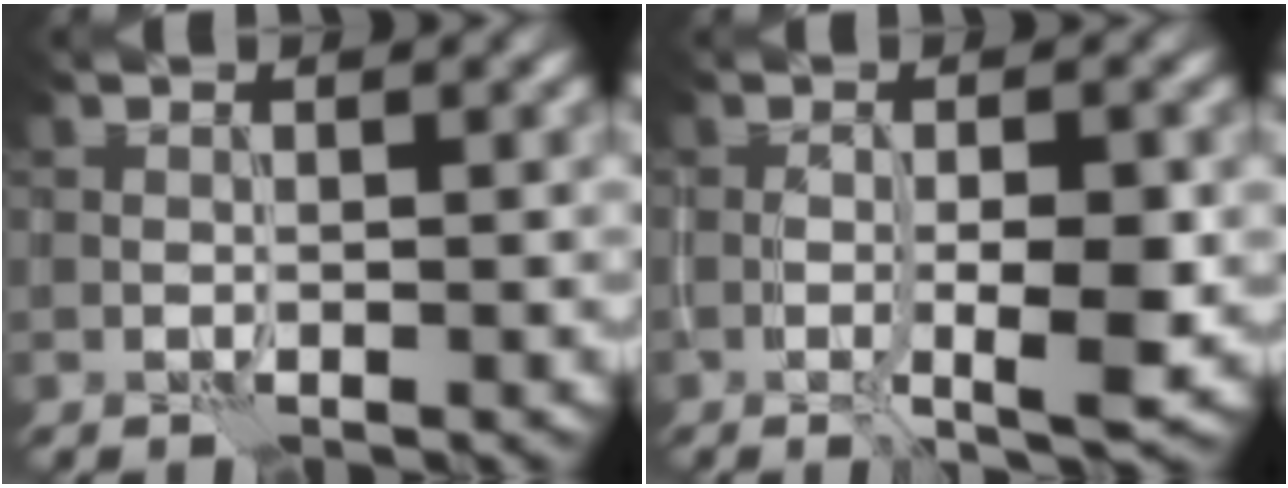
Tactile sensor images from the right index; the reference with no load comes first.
{"total": 3.9, "force": [-0.4, 0.9, 3.8], "torque": [-0.062, -0.008, -0.004]}